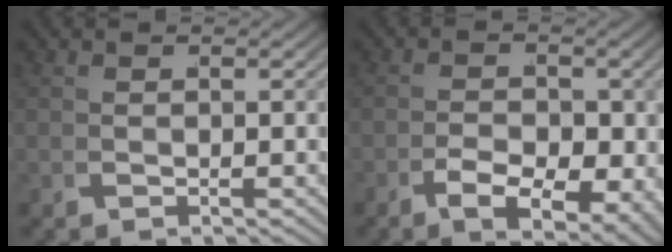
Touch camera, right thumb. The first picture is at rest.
{"total": 6.8, "force": [-1.9, 4.1, 5.1], "torque": [-0.083, -0.025, -0.020]}